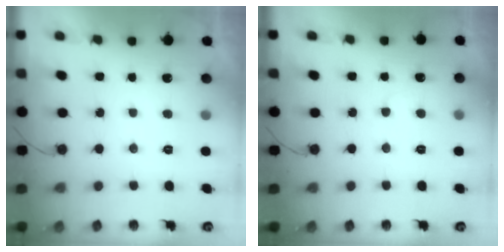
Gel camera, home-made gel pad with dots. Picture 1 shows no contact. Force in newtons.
{"total": 2.4, "press": 2.4, "slide": 0.2}